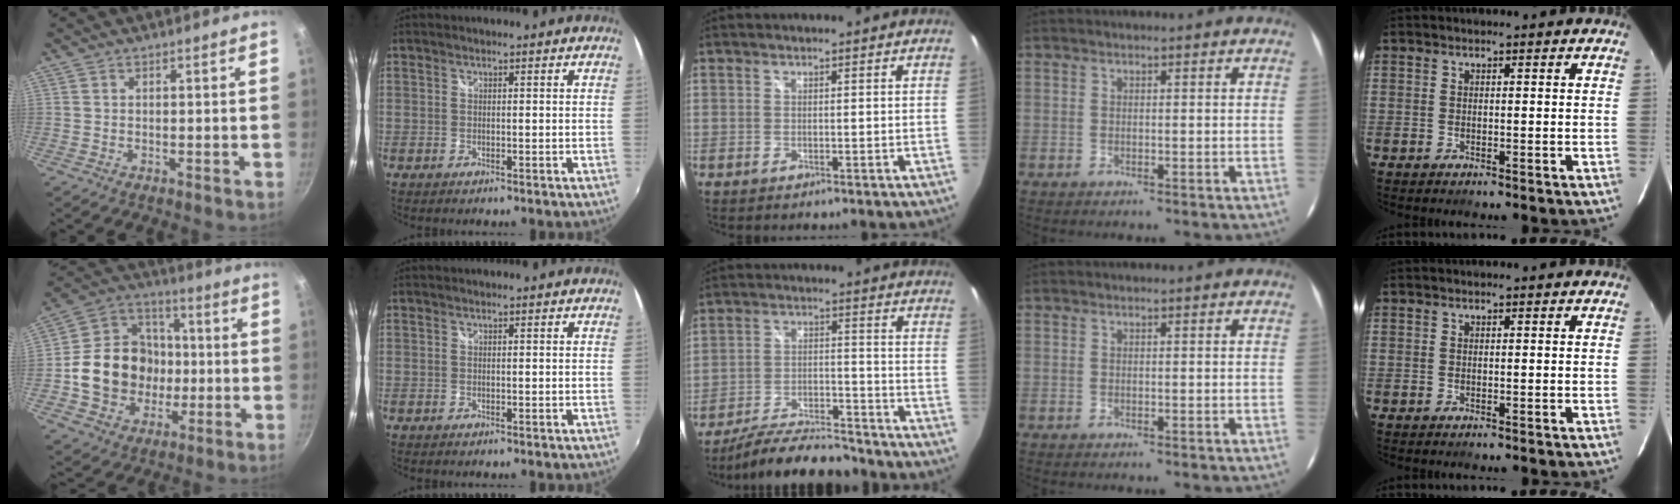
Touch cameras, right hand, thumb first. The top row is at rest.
{"thumb": {"total": 17.6, "force": [-2.0, 15.2, 8.6], "torque": [-0.118, 0.036, -0.033]}, "middle": {"total": 14.3, "force": [-12.8, 3.2, 5.5], "torque": [-0.113, -0.001, -0.195]}}